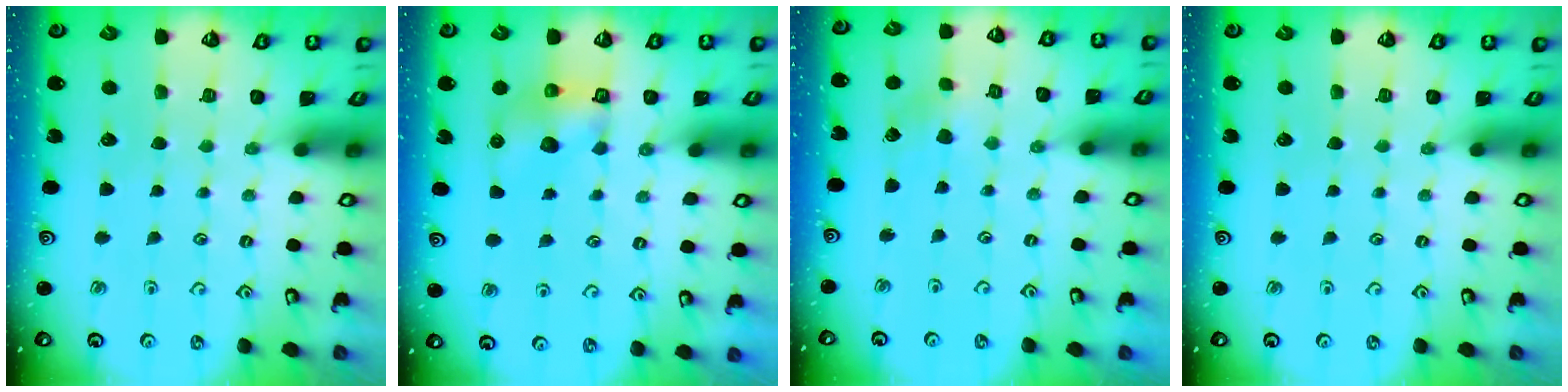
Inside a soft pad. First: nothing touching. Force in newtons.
{"total": 7.0, "press": 7.0, "slide": 0.2}
{"total": 2.8, "press": 2.8, "slide": 0.5}
{"total": 0.0}